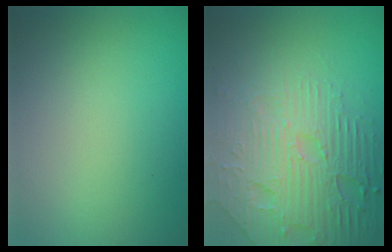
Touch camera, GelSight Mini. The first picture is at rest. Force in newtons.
{"total": 8.1, "press": 5.9, "slide": 5.5}